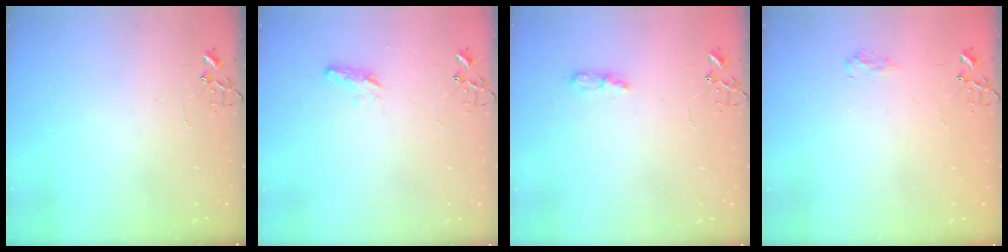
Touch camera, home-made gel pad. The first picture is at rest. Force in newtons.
{"total": 6.5, "press": 6.4, "slide": 0.7}
{"total": 6.1, "press": 6.1, "slide": 0.5}
{"total": 6.6, "press": 6.6, "slide": 0.8}